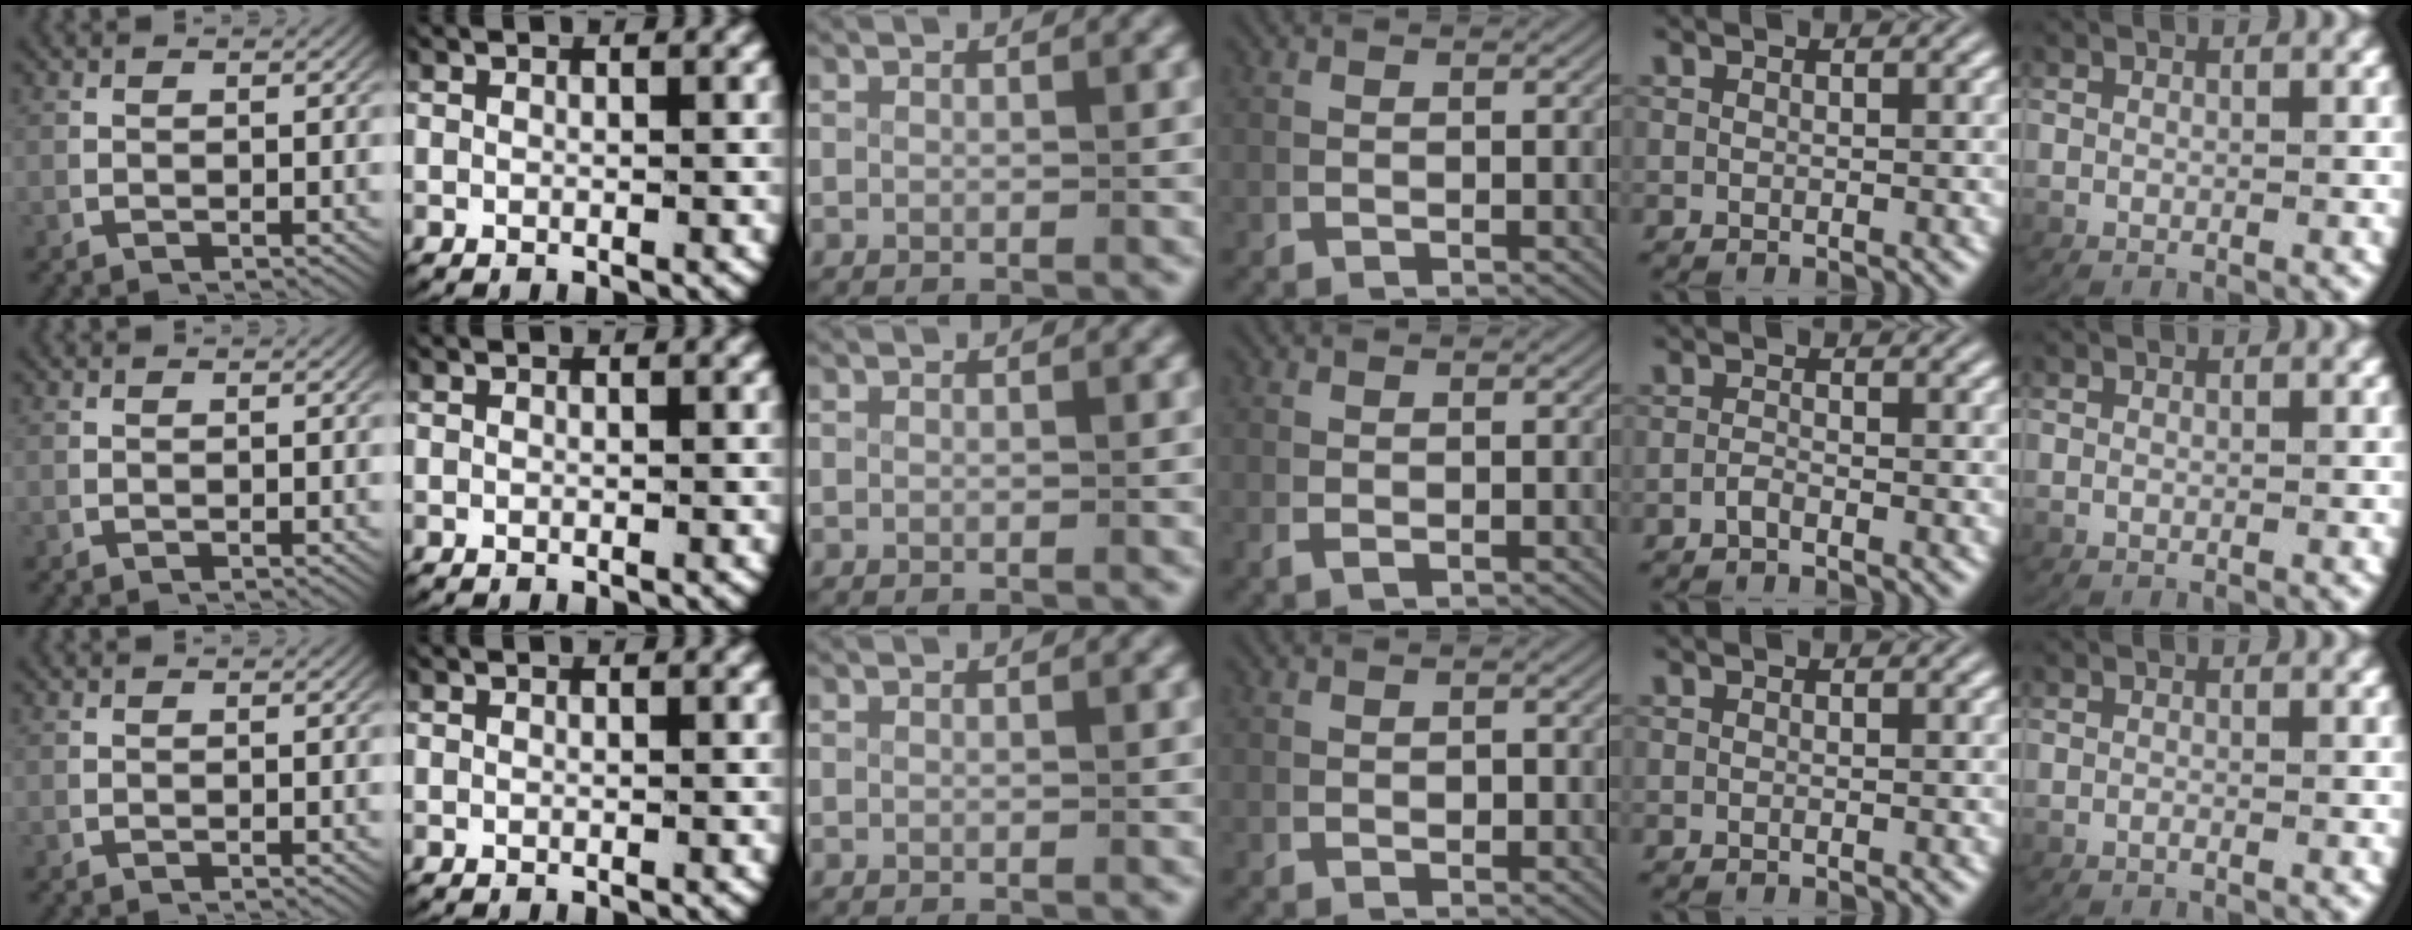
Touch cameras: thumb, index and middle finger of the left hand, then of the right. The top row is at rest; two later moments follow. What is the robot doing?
{"motion": "lift_and_place", "object": "paper"}